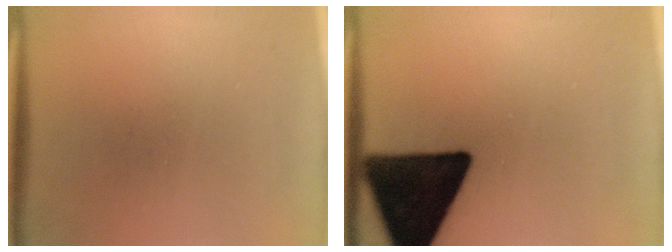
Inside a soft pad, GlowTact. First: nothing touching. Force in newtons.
{"total": 19.5}